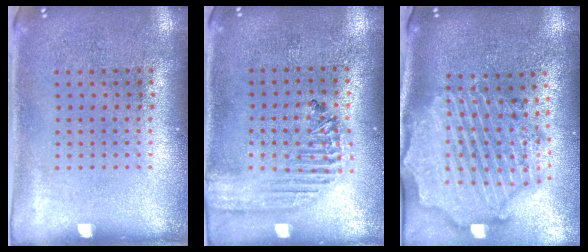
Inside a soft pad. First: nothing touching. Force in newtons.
{"total": 1.8, "press": 1.7, "slide": 0.7}
{"total": 3.3, "press": 2.8, "slide": 1.7}